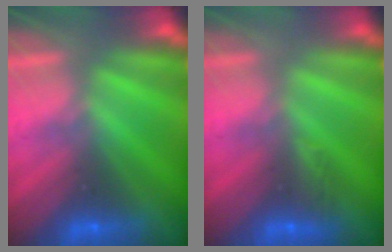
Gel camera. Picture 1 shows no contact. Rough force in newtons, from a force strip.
{"total": 3.1}